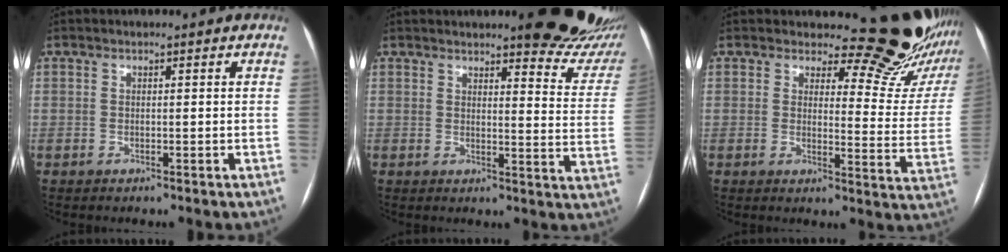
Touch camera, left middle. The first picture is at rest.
{"total": 15.5, "force": [13.6, 2.7, 6.8], "torque": [-0.056, -0.066, 0.138]}
{"total": 14.5, "force": [13.7, 2.8, 3.8], "torque": [-0.020, -0.112, 0.135]}